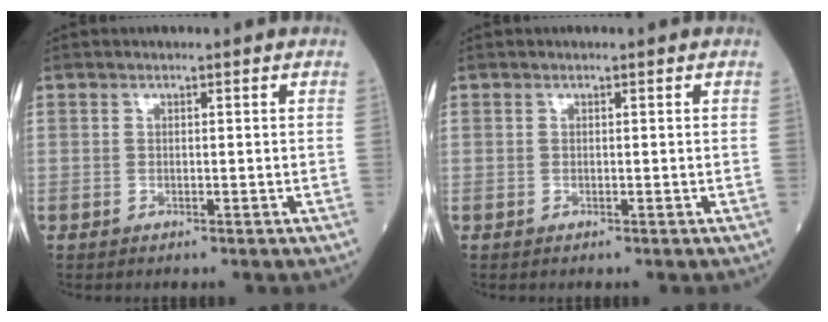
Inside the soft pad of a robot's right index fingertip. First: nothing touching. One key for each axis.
{"total": 0.0}